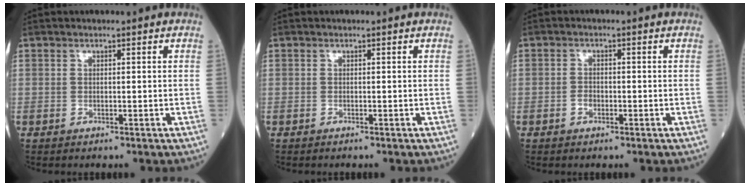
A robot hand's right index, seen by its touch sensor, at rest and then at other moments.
{"total": 0.0}
{"total": 1.5, "force": [-0.6, 1.0, 0.9], "torque": [-0.010, 0.005, -0.011]}